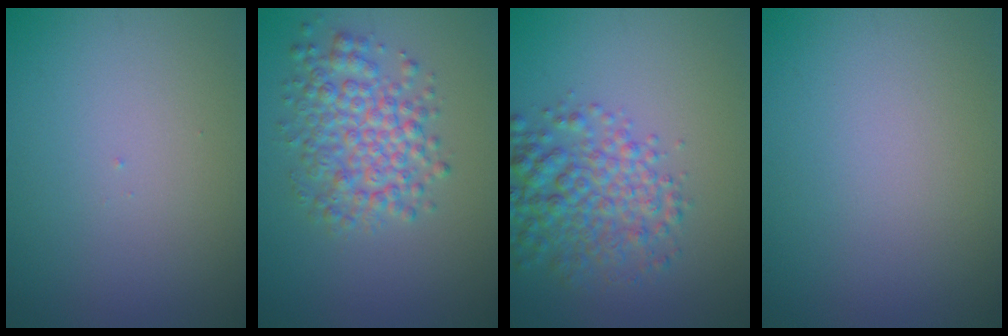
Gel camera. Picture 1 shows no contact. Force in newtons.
{"total": 4.9, "press": 4.9, "slide": 0.1}
{"total": 5.5, "press": 5.5, "slide": 0.2}
{"total": 0.0}